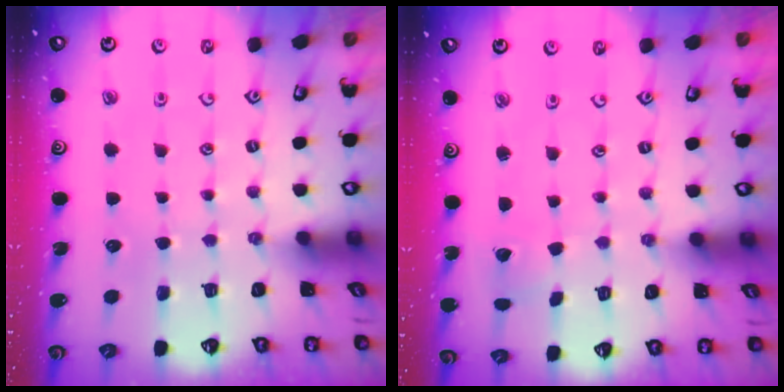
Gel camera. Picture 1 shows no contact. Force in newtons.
{"total": 2.9, "press": 2.9, "slide": 0.1}